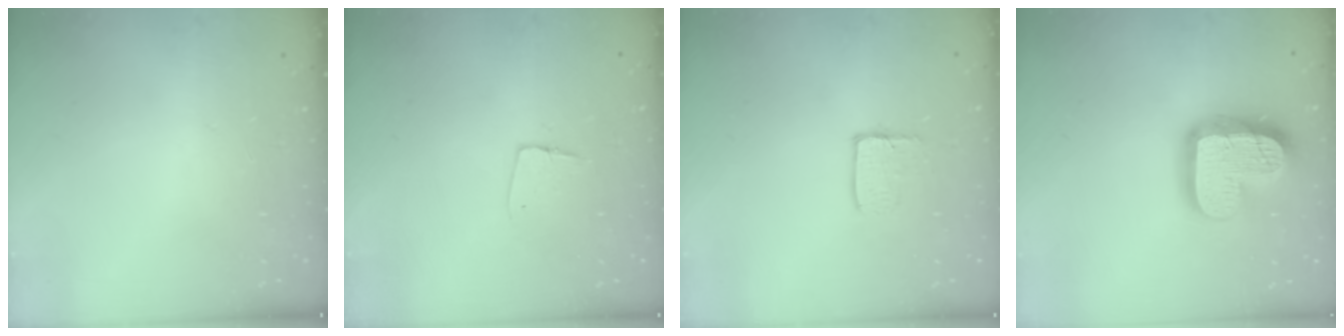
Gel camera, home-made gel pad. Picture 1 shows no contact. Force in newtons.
{"total": 4.6, "press": 4.6, "slide": 0.4}
{"total": 3.4, "press": 3.4, "slide": 0.3}
{"total": 20.3, "press": 20.2, "slide": 1.7}